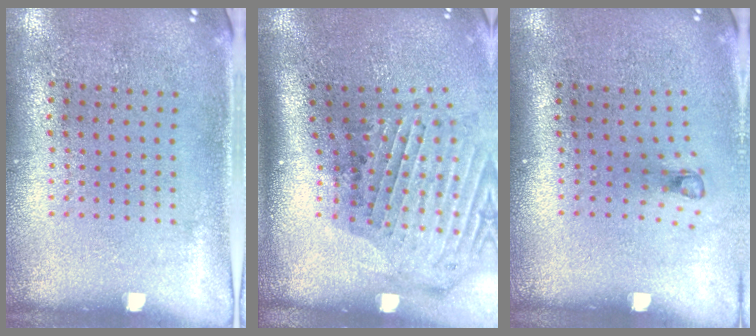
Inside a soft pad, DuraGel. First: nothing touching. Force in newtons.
{"total": 2.4, "press": 1.8, "slide": 1.6}
{"total": 0.8, "press": 0.4, "slide": 0.7}